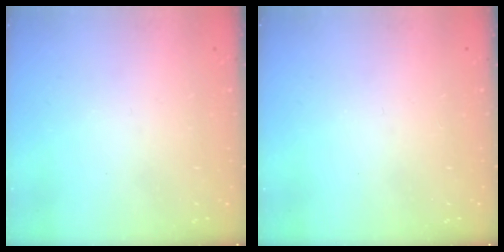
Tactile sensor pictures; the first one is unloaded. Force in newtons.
{"total": 0.0}